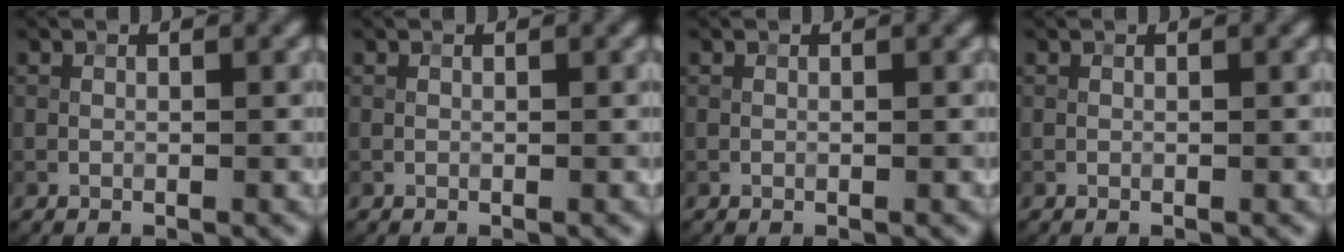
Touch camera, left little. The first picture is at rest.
{"total": 0.0}
{"total": 0.0}
{"total": 0.0}